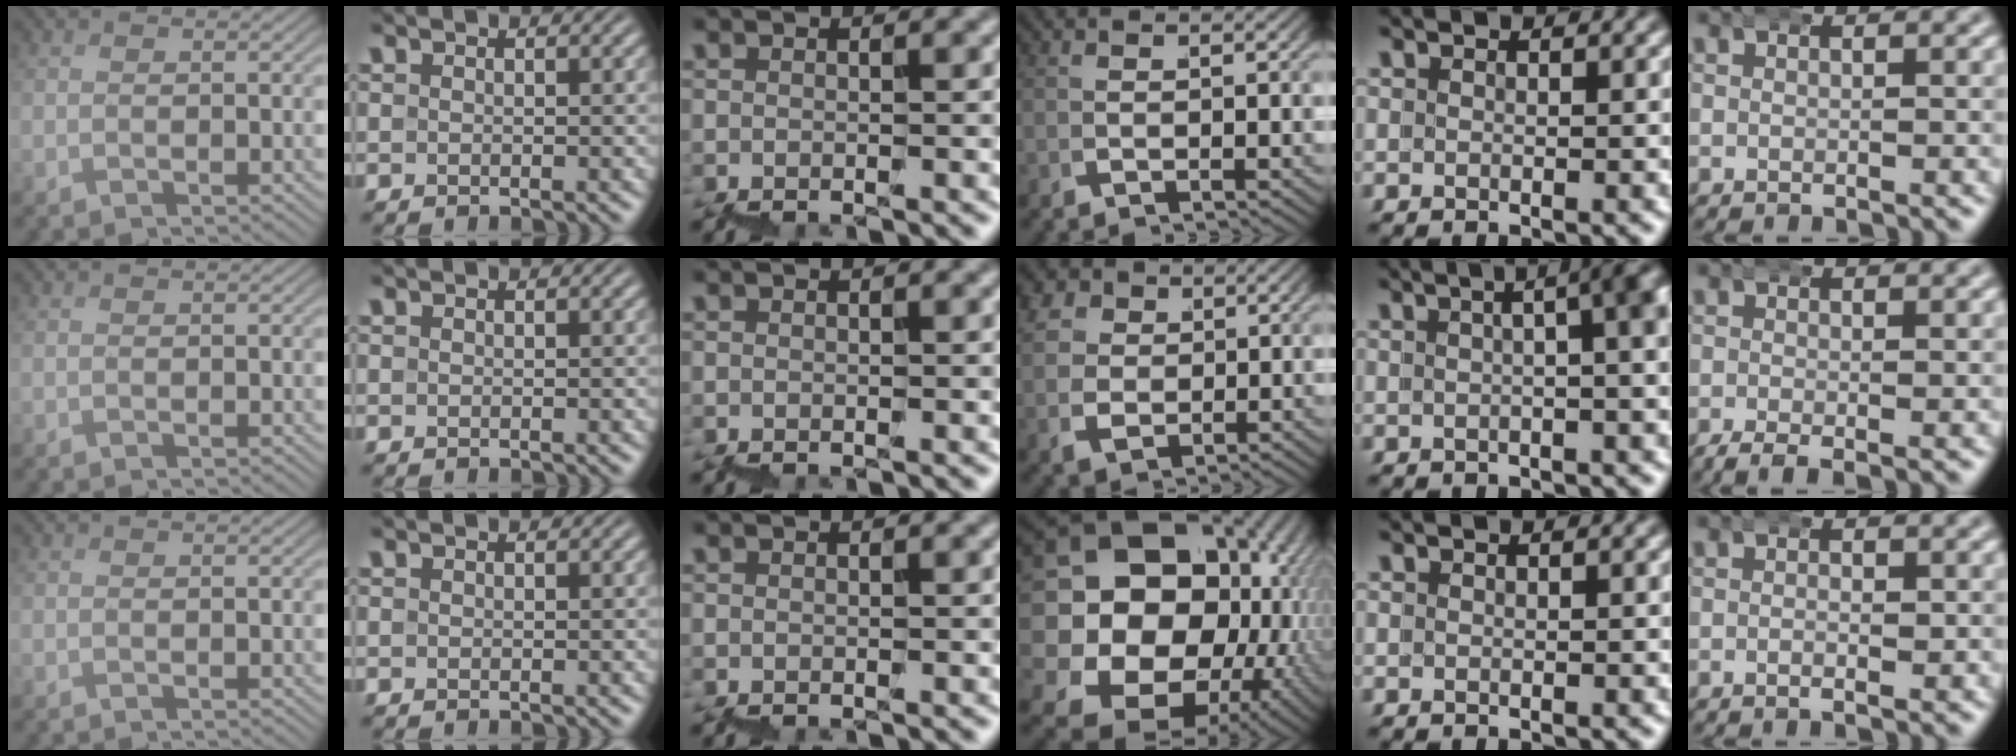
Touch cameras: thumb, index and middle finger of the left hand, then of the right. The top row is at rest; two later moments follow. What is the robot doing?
{"motion": "wrap", "object": "bubble wrap"}